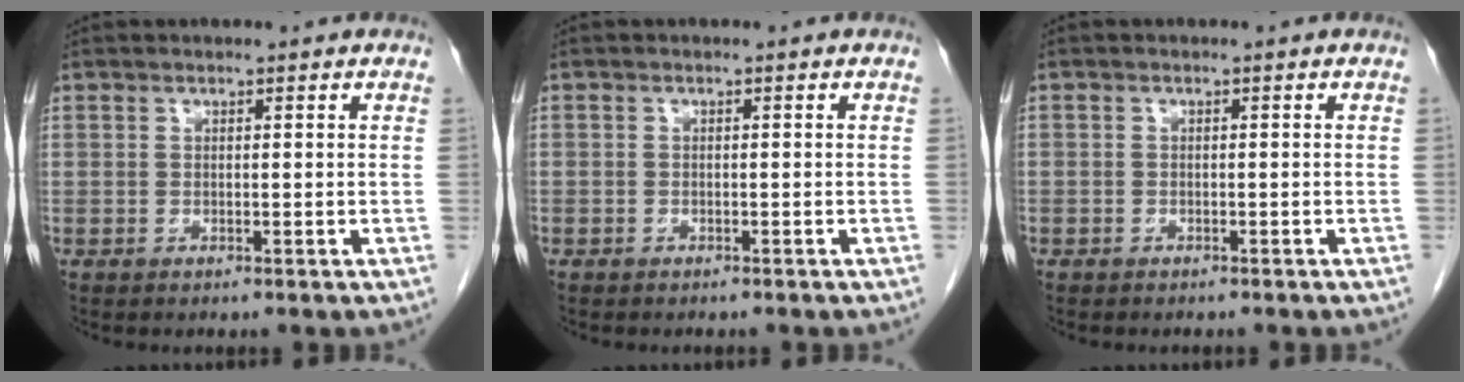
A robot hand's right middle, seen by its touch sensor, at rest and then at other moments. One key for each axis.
{"total": 1.1, "fx": -0.9, "fy": 0.7, "fz": 0.0, "tx": -0.009, "ty": 0.003, "tz": -0.017}
{"total": 1.6, "fx": -1.3, "fy": 1.0, "fz": 0.1, "tx": -0.011, "ty": 0.002, "tz": -0.022}